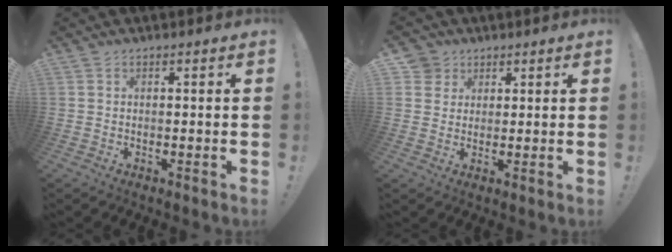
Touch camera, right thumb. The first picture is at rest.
{"total": 4.4, "force": [2.2, 3.7, 0.5], "torque": [-0.005, -0.013, 0.042]}